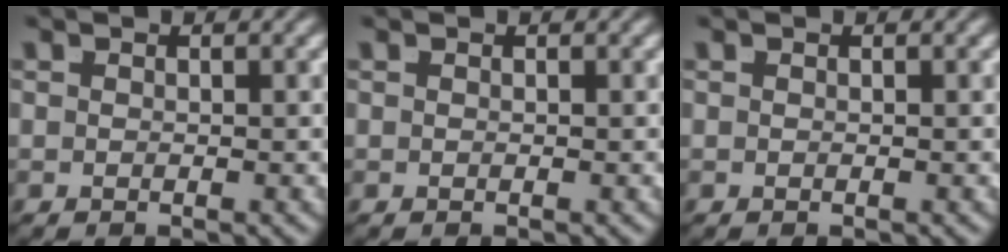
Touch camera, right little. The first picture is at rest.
{"total": 0.0}
{"total": 0.0}